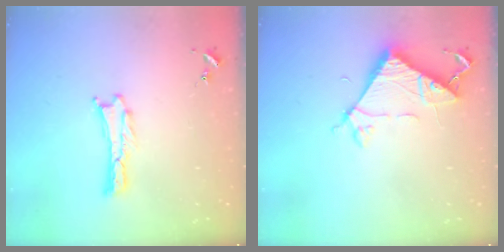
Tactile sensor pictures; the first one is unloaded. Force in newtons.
{"total": 6.9, "press": 6.9, "slide": 0.4}